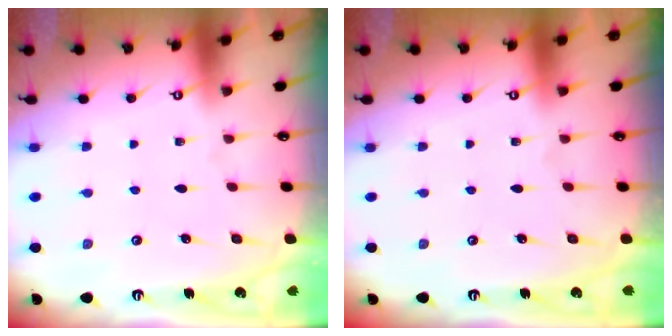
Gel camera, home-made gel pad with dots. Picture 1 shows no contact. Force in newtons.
{"total": 0.0}